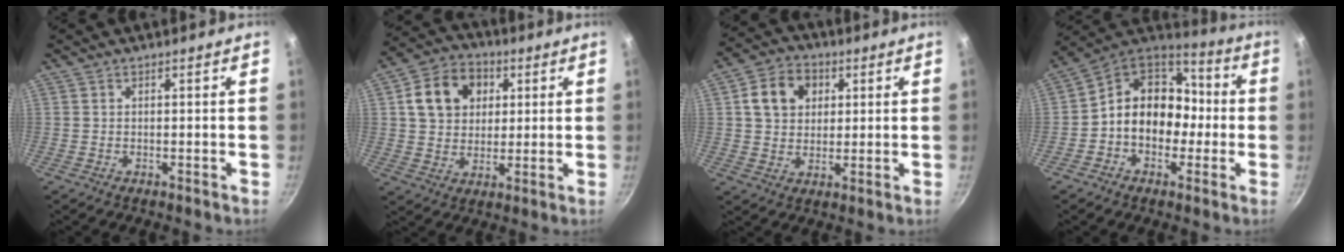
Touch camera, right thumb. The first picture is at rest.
{"total": 12.5, "force": [3.5, 10.0, 6.6], "torque": [-0.093, 0.010, 0.051]}
{"total": 9.6, "force": [2.8, 7.7, 5.0], "torque": [-0.066, 0.009, 0.037]}
{"total": 14.4, "force": [-1.6, 11.6, 8.4], "torque": [-0.083, 0.049, -0.046]}